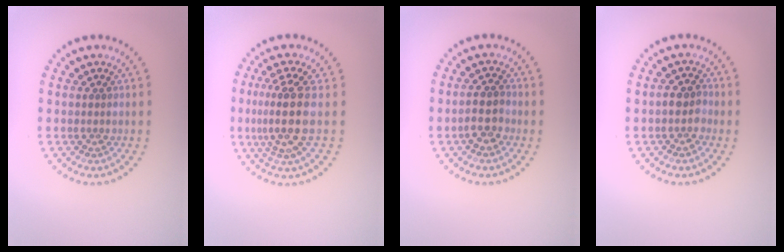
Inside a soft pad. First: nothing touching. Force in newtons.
{"total": 4.3, "press": 3.6, "slide": 2.3}
{"total": 2.4, "press": 2.3, "slide": 0.8}
{"total": 2.0, "press": 1.9, "slide": 0.7}